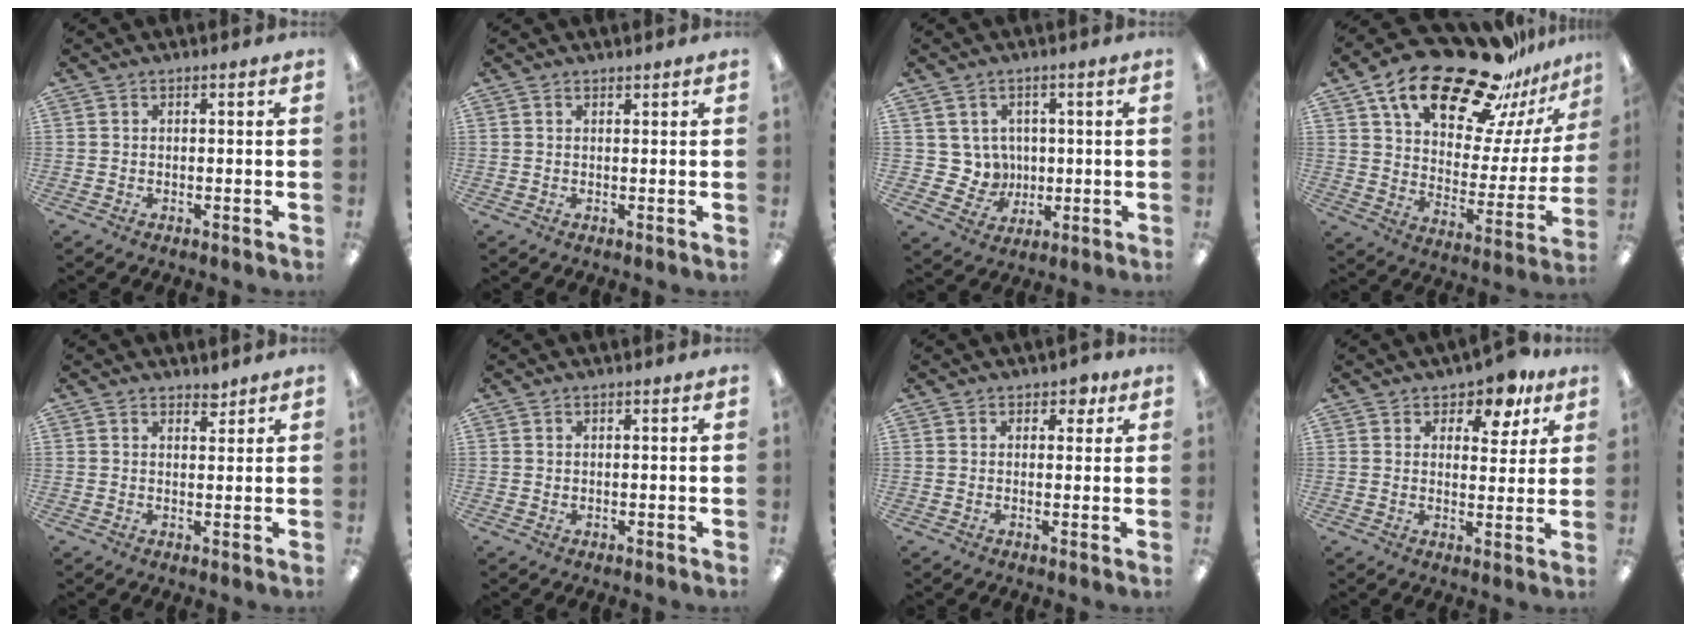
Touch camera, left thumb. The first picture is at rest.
{"total": 0.8, "force": [0.8, 0.3, 0.1], "torque": [0.006, -0.003, 0.013]}
{"total": 6.4, "force": [2.3, 6.0, 0.1], "torque": [-0.017, -0.011, 0.049]}
{"total": 25.2, "force": [18.2, 10.9, 13.7], "torque": [-0.213, -0.122, 0.309]}
{"total": 2.5, "force": [2.2, 0.9, 0.6], "torque": [0.003, -0.014, 0.038]}
{"total": 0.6, "force": [0.4, 0.5, 0.1], "torque": [0.007, -0.001, 0.004]}
{"total": 3.0, "force": [1.7, 2.1, 1.3], "torque": [-0.004, -0.005, 0.025]}
{"total": 6.6, "force": [4.9, 3.3, 3.1], "torque": [-0.030, -0.032, 0.079]}